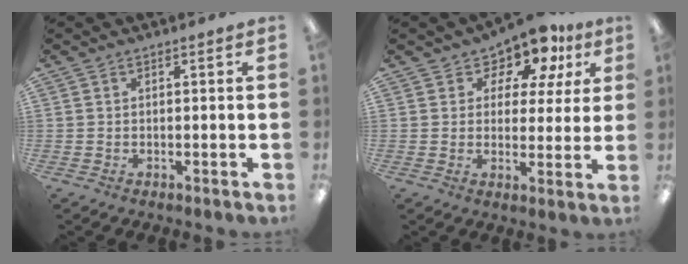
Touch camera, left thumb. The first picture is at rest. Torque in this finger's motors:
{"motor_torque": [0.22, 0.40, -0.02, 0.40, 0.12]}